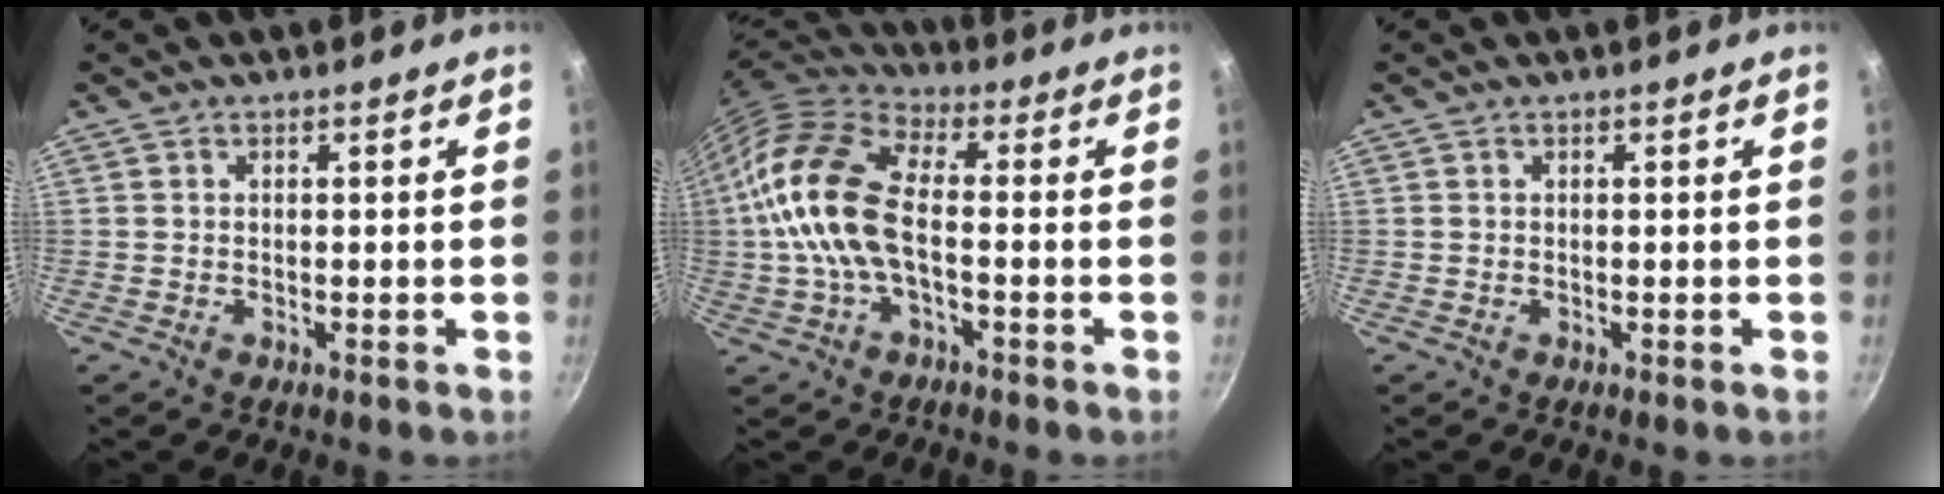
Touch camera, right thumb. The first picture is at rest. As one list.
[{"total": 15.7, "force": [-1.1, 8.0, 13.4], "torque": [-0.259, 0.033, -0.039]}, {"total": 0.0}]